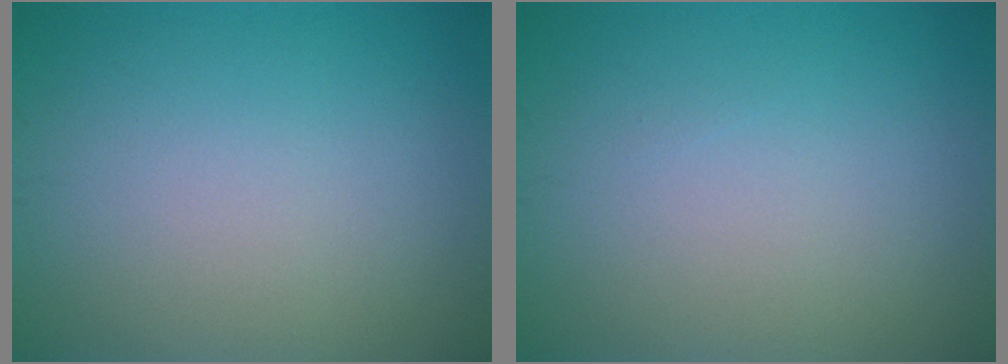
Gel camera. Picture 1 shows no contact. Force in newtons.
{"total": 0.0}